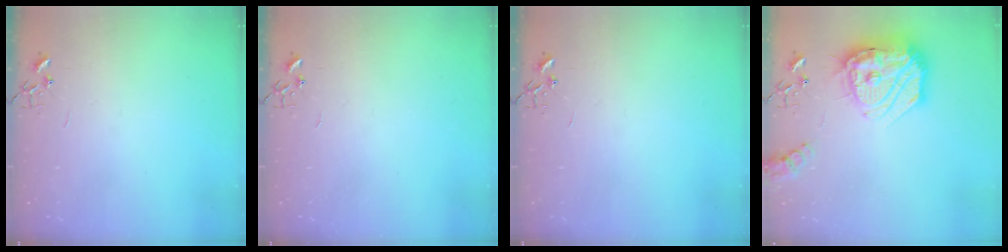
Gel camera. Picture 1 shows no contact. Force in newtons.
{"total": 0.0}
{"total": 0.0}
{"total": 24.3, "press": 24.2, "slide": 2.5}